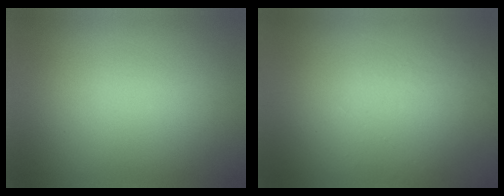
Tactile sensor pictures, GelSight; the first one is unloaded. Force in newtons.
{"total": 1.2}